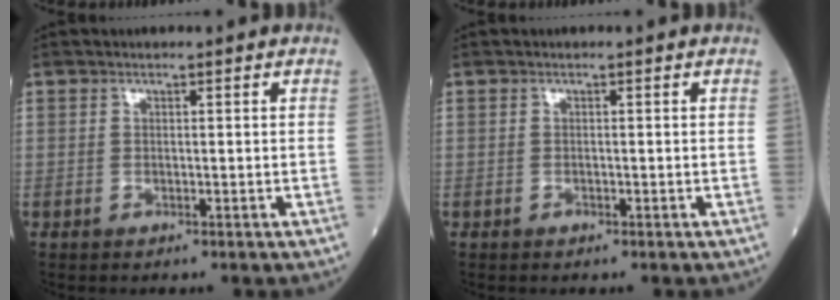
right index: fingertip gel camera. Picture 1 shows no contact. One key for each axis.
{"total": 0.0}